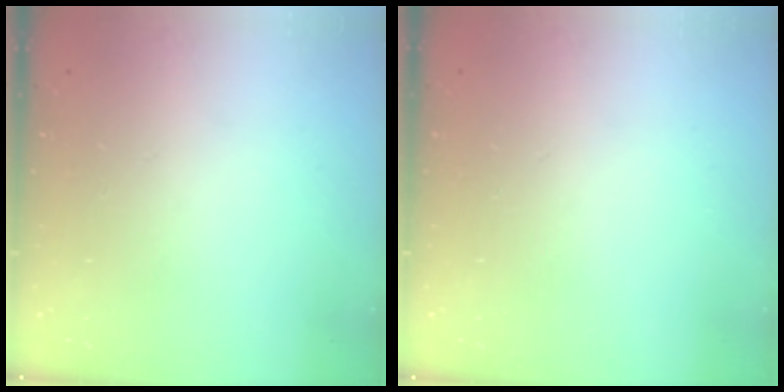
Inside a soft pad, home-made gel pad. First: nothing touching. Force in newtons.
{"total": 0.0}